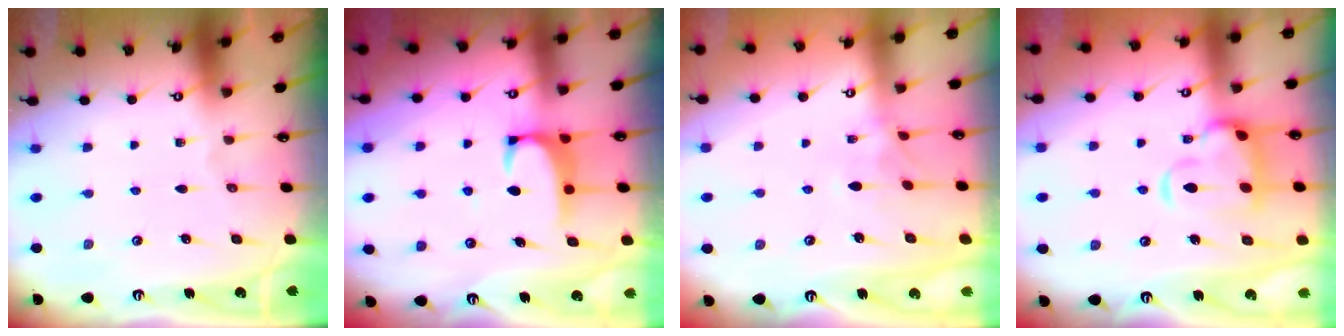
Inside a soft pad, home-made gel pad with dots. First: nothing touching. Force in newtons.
{"total": 2.0, "press": 2.0, "slide": 0.3}
{"total": 2.3, "press": 2.2, "slide": 0.8}
{"total": 7.0, "press": 6.8, "slide": 1.7}